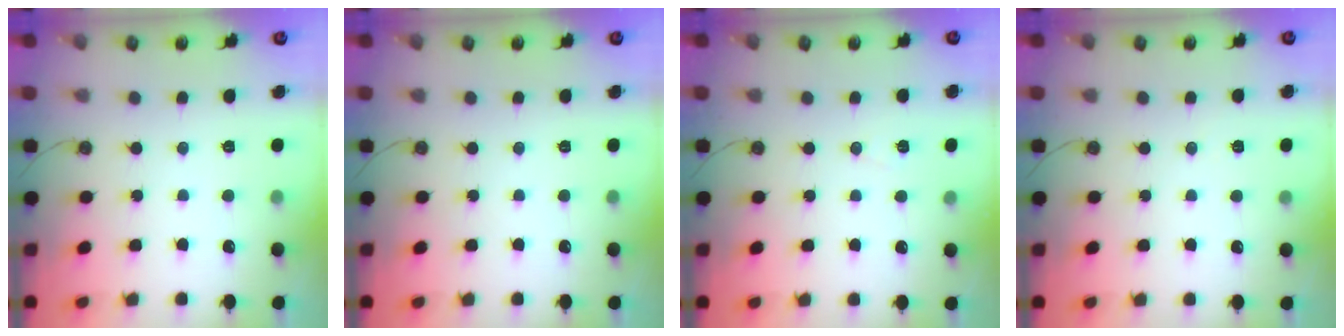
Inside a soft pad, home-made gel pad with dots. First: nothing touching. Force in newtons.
{"total": 0.0}
{"total": 6.2, "press": 4.2, "slide": 4.5}
{"total": 4.8, "press": 2.1, "slide": 4.3}